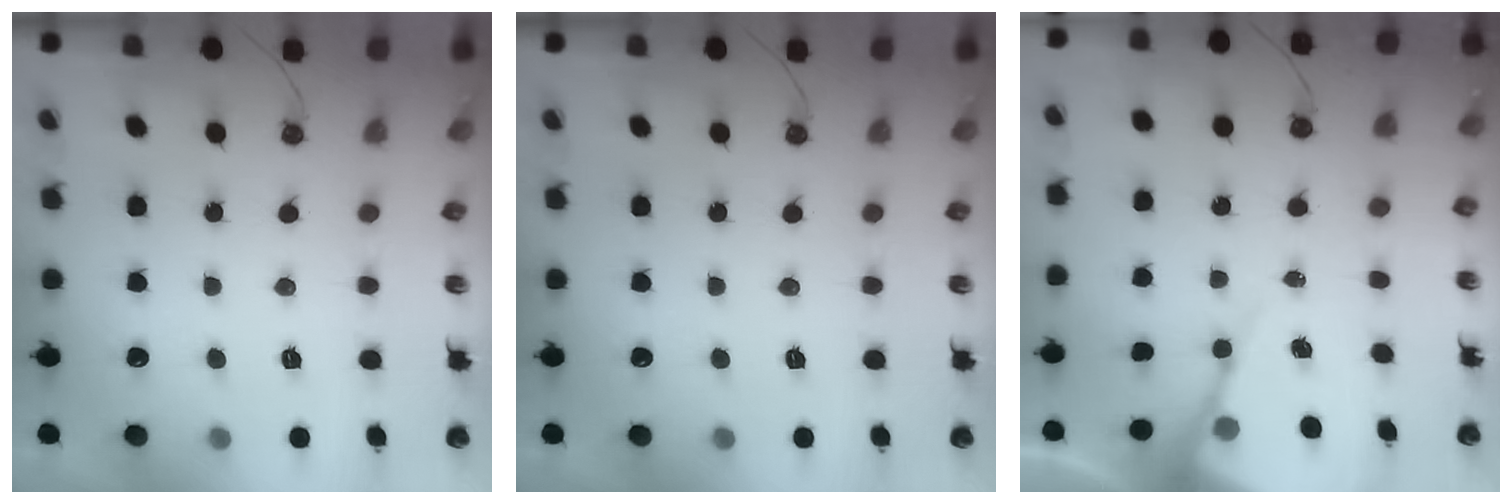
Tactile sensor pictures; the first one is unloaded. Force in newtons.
{"total": 0.0}
{"total": 8.4, "press": 8.4, "slide": 0.5}